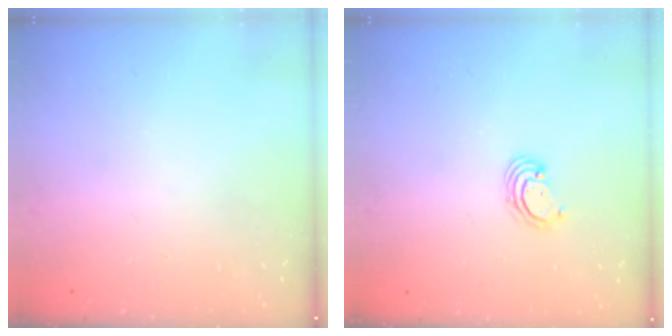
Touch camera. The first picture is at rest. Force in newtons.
{"total": 2.8, "press": 2.8, "slide": 0.3}